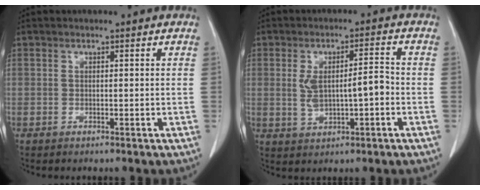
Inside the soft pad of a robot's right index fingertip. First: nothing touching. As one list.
[{"total": 6.8, "force": [-0.5, 2.0, 6.4], "torque": [-0.124, 0.014, 0.000]}]